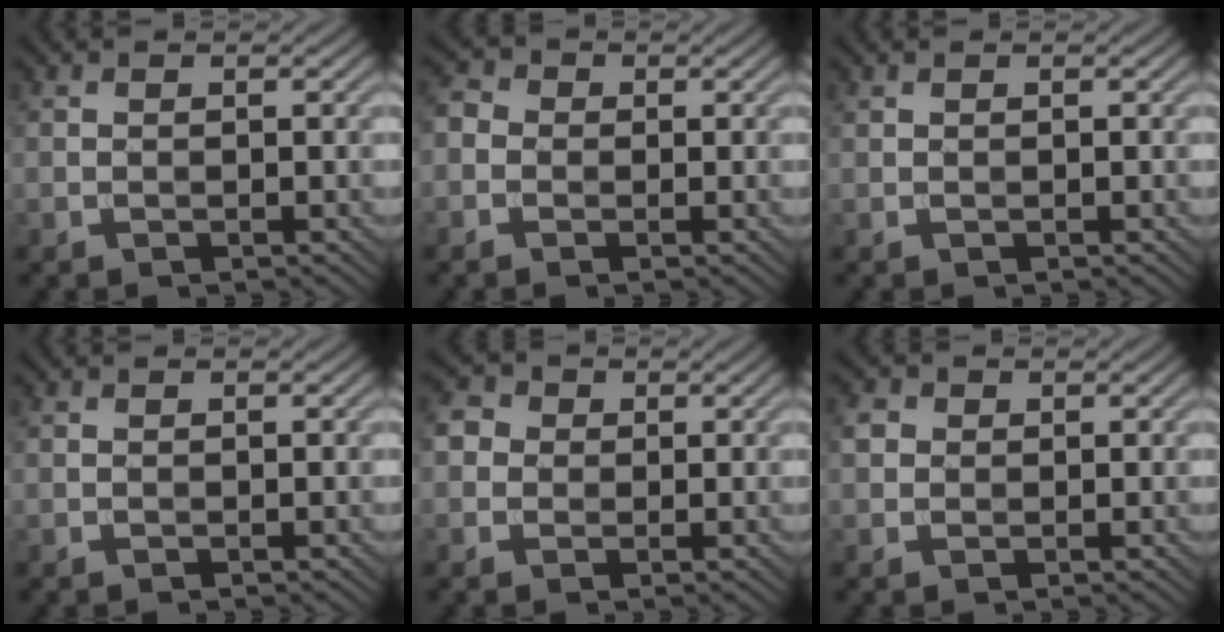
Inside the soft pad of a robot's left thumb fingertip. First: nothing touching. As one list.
[{"total": 2.7, "force": [-0.7, 2.4, 1.0], "torque": [-0.026, 0.005, -0.022]}, {"total": 0.0}, {"total": 0.0}, {"total": 3.1, "force": [0.3, 2.9, 1.0], "torque": [-0.033, 0.007, -0.002]}, {"total": 2.3, "force": [0.4, 2.1, 0.8], "torque": [-0.021, 0.002, 0.003]}]